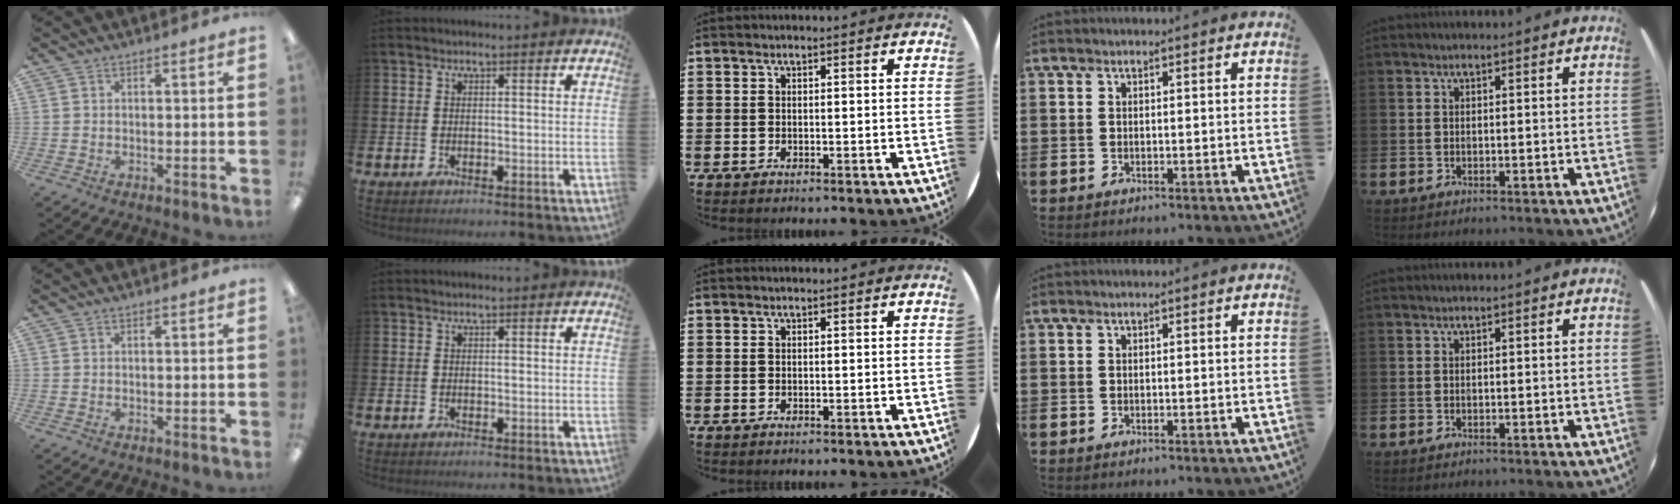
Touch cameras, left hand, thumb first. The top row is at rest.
{}